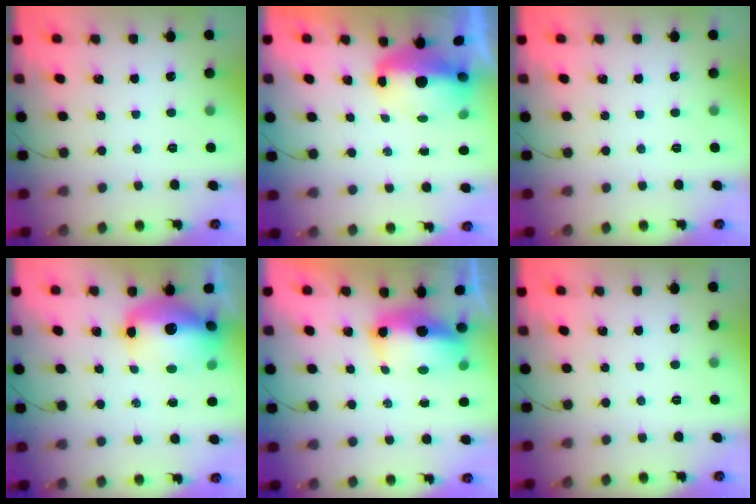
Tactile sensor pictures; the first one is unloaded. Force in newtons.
{"total": 6.8, "press": 6.7, "slide": 1.1}
{"total": 0.0}
{"total": 16.8, "press": 14.2, "slide": 8.9}
{"total": 9.2, "press": 9.0, "slide": 1.9}
{"total": 0.0}